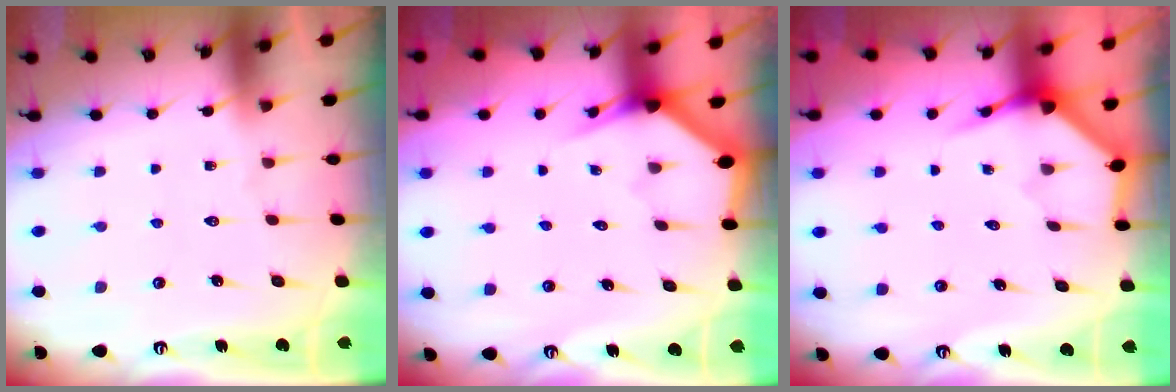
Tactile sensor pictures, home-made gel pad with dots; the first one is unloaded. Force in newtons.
{"total": 2.8, "press": 2.8, "slide": 0.1}
{"total": 3.9, "press": 3.9, "slide": 0.3}